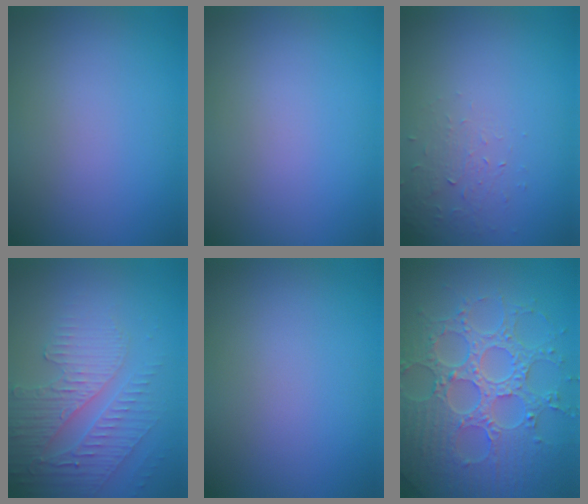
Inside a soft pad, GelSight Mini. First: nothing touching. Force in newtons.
{"total": 0.0}
{"total": 1.3, "press": 0.6, "slide": 1.2}
{"total": 3.9, "press": 3.5, "slide": 1.7}
{"total": 0.0}
{"total": 8.3, "press": 6.1, "slide": 5.6}